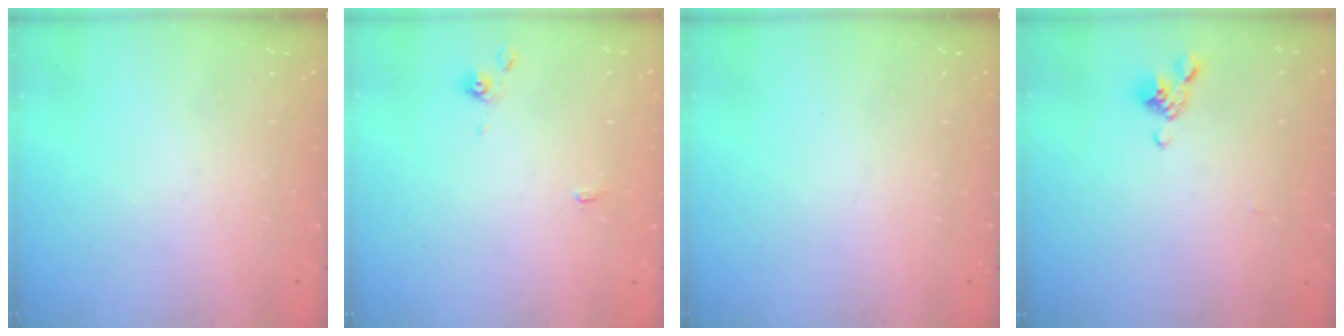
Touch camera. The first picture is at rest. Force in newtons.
{"total": 0.7, "press": 0.5, "slide": 0.4}
{"total": 0.0}
{"total": 3.2, "press": 3.1, "slide": 0.9}